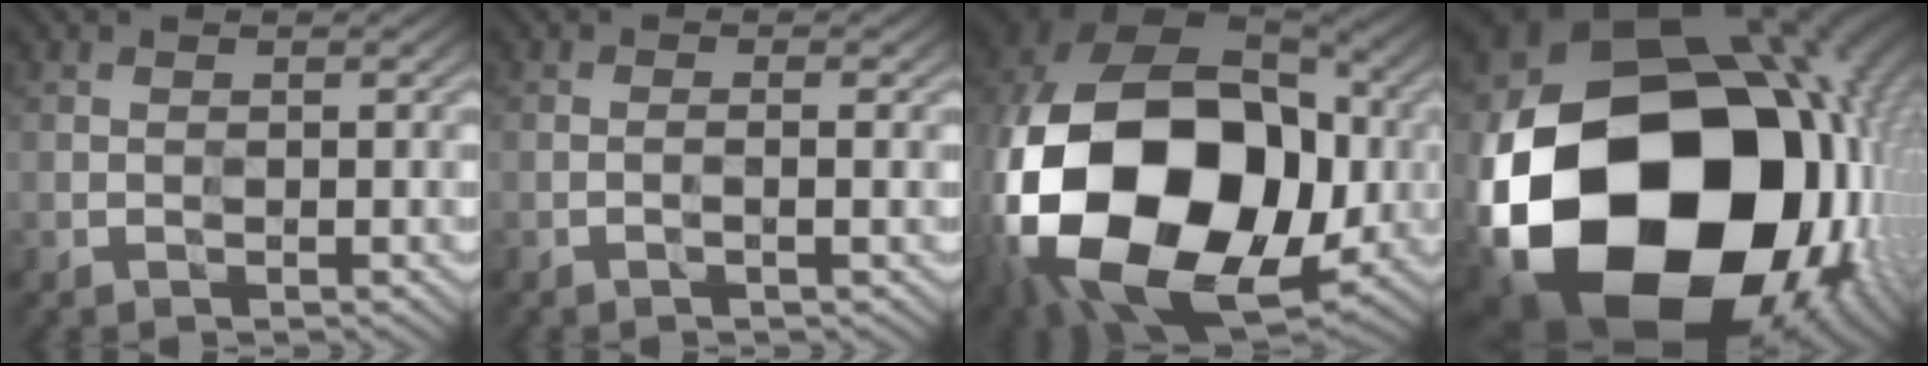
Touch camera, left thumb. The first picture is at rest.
{"total": 1.3, "force": [-0.5, 0.1, 1.3], "torque": [-0.021, 0.004, -0.008]}
{"total": 22.9, "force": [-2.5, 17.5, 14.6], "torque": [-0.376, -0.055, -0.018]}
{"total": 23.7, "force": [-4.3, 18.7, 13.9], "torque": [-0.307, -0.095, -0.052]}